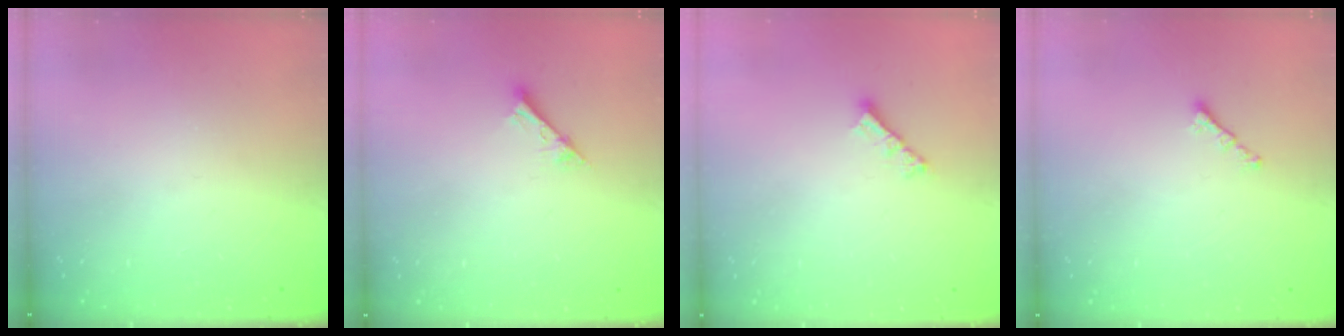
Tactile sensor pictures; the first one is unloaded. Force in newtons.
{"total": 2.6, "press": 2.6, "slide": 0.2}
{"total": 3.8, "press": 3.8, "slide": 0.2}
{"total": 0.7, "press": 0.6, "slide": 0.4}